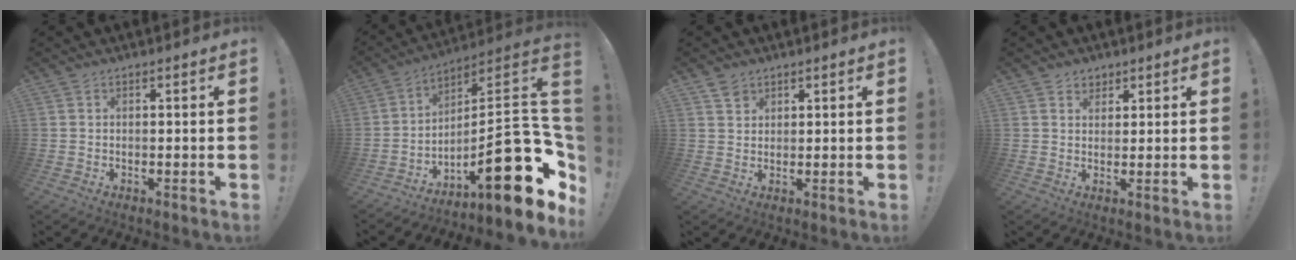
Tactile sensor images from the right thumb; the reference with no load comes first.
{"total": 25.2, "force": [-8.4, 7.4, 22.6], "torque": [-0.314, 0.031, -0.128]}
{"total": 2.8, "force": [2.1, 1.7, 0.5], "torque": [0.001, -0.012, 0.038]}
{"total": 3.2, "force": [2.2, 2.2, 0.2], "torque": [0.012, -0.014, 0.037]}